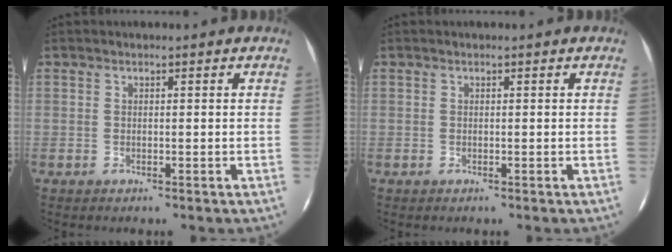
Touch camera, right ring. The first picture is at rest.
{"total": 0.0}